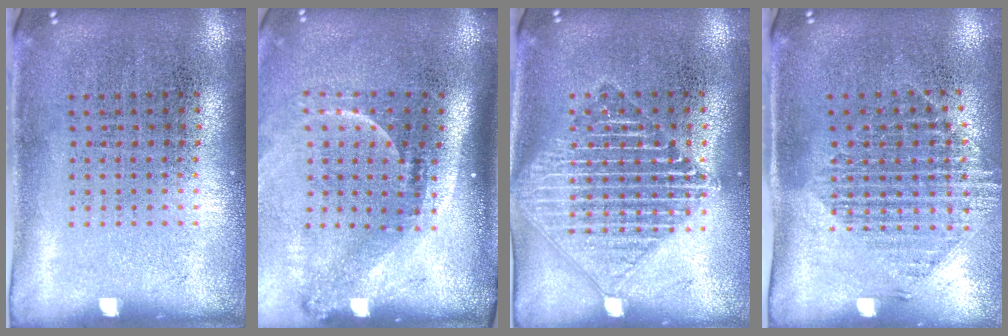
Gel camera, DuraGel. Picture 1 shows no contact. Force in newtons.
{"total": 2.3, "press": 1.5, "slide": 1.7}
{"total": 2.1, "press": 2.1, "slide": 0.3}
{"total": 1.6, "press": 1.3, "slide": 0.9}